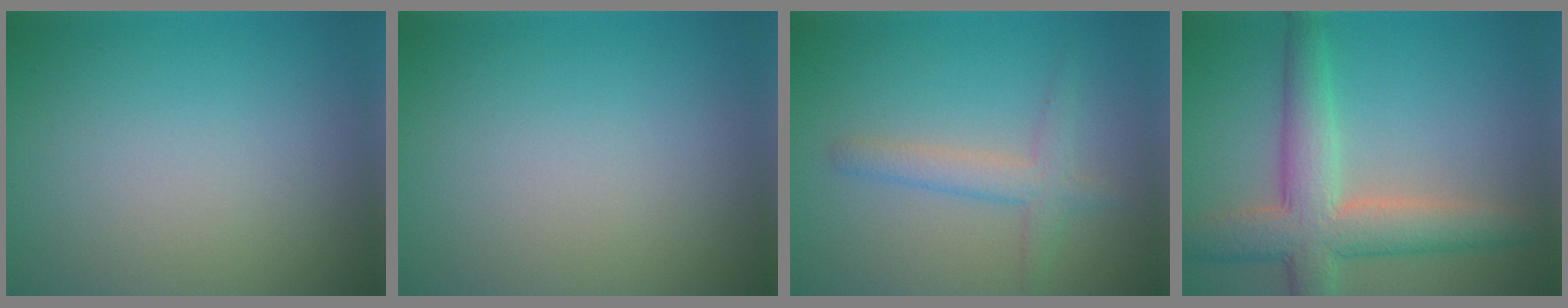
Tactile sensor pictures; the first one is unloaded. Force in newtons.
{"total": 0.0}
{"total": 2.7, "press": 2.7, "slide": 0.2}
{"total": 6.9, "press": 6.9, "slide": 0.3}